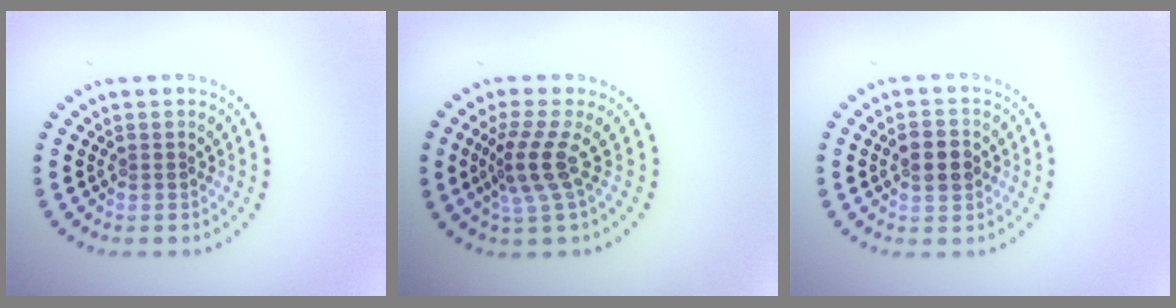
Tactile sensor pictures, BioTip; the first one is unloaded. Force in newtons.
{"total": 3.4, "press": 2.3, "slide": 2.4}
{"total": 2.8, "press": 2.7, "slide": 0.2}